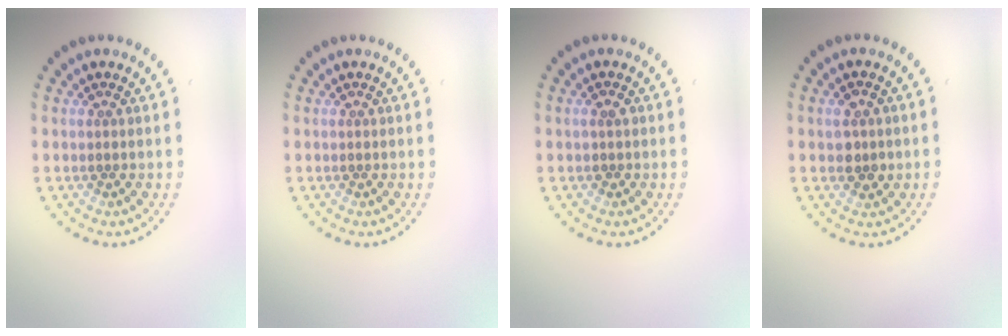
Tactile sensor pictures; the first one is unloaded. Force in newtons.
{"total": 0.0}
{"total": 0.9, "press": 0.9, "slide": 0.3}
{"total": 2.1, "press": 2.1, "slide": 0.2}